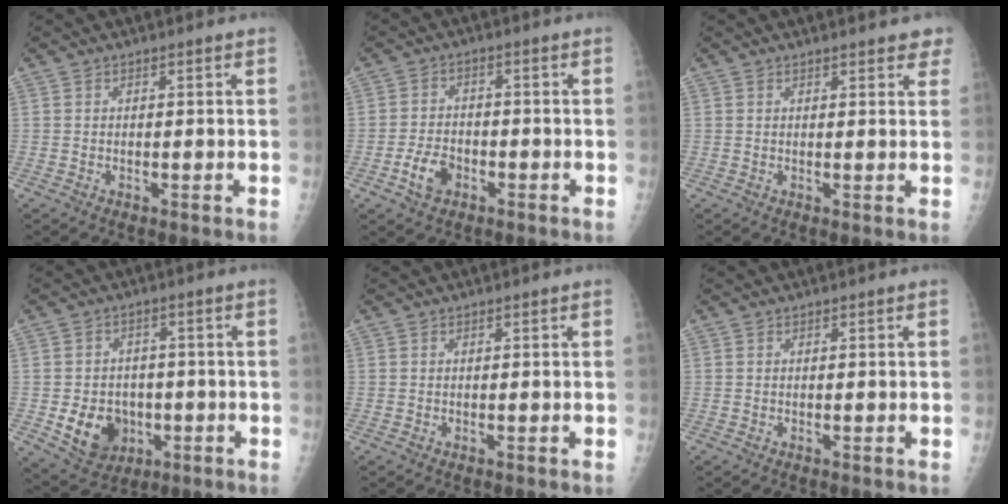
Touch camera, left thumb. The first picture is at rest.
{"total": 5.3, "force": [-2.5, 3.6, 3.1], "torque": [-0.049, 0.018, -0.044]}
{"total": 4.4, "force": [3.5, 1.4, 2.3], "torque": [-0.001, -0.006, 0.035]}
{"total": 9.7, "force": [-2.3, 8.0, 5.0], "torque": [-0.052, 0.006, -0.025]}
{"total": 0.0}
{"total": 0.0}